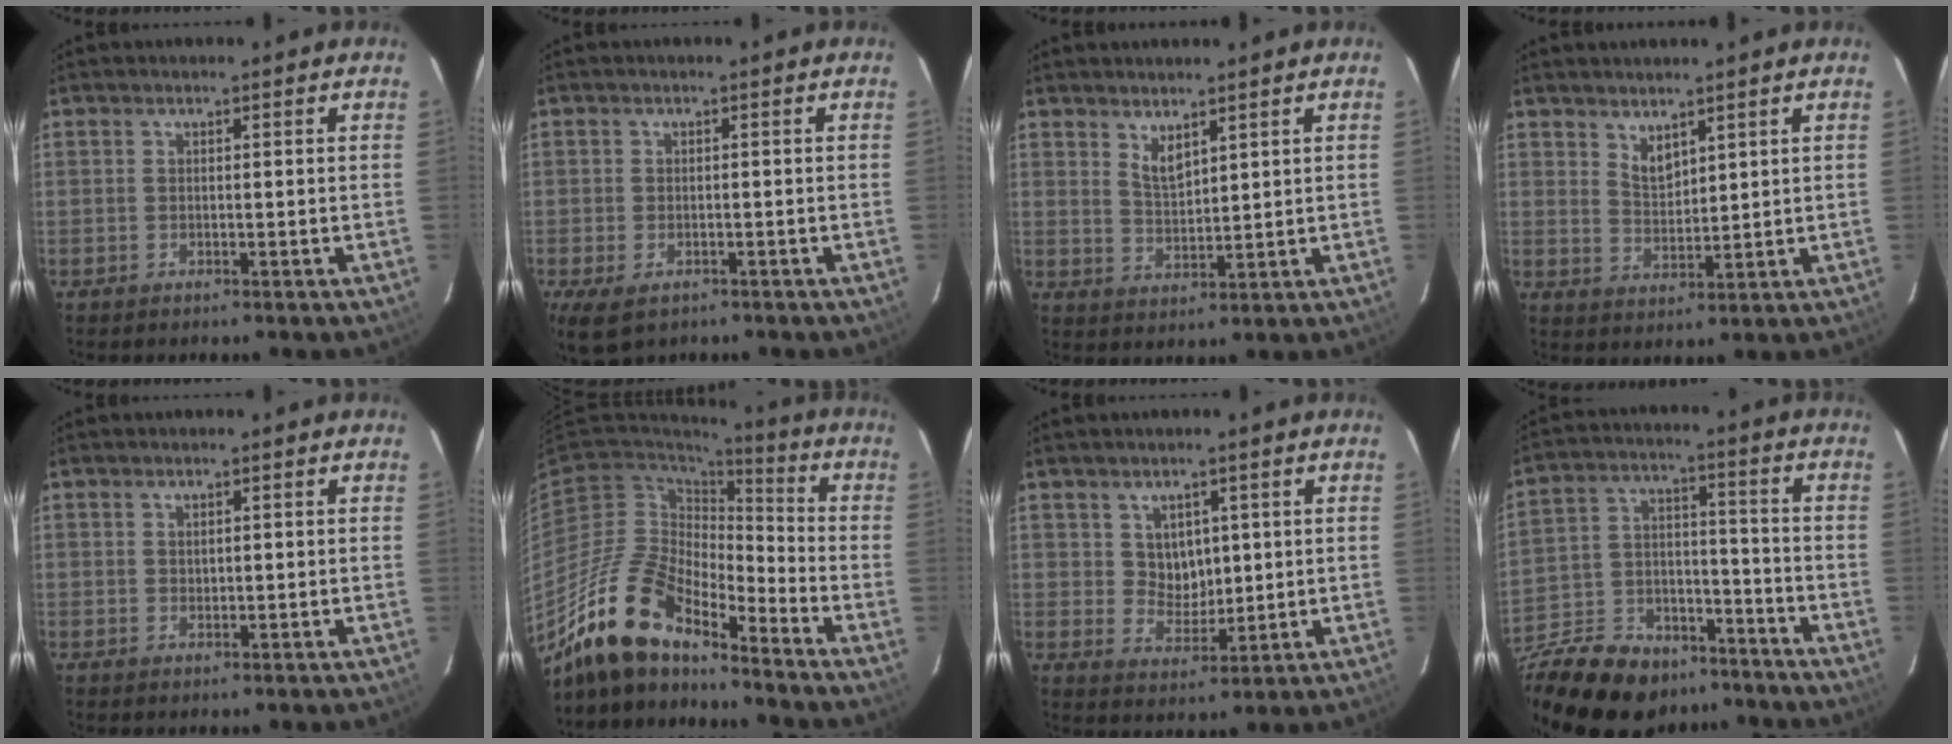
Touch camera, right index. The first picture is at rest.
{"total": 6.0, "force": [-3.3, 3.4, 3.7], "torque": [-0.082, -0.023, -0.056]}
{"total": 4.1, "force": [3.1, 1.4, 2.4], "torque": [-0.041, -0.005, 0.059]}
{"total": 4.2, "force": [3.3, 1.7, 2.0], "torque": [-0.030, -0.005, 0.063]}
{"total": 0.9, "force": [0.4, 0.7, 0.5], "torque": [-0.006, 0.004, 0.009]}
{"total": 17.0, "force": [-14.0, 5.0, 8.2], "torque": [-0.160, -0.012, -0.273]}
{"total": 5.4, "force": [1.7, 4.5, 2.3], "torque": [-0.035, 0.004, 0.041]}
{"total": 27.9, "force": [-21.1, 13.4, 12.4], "torque": [-0.286, 0.016, -0.321]}